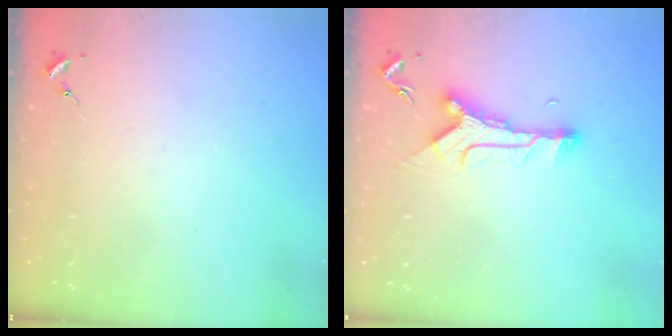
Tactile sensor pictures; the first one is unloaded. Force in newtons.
{"total": 9.9, "press": 9.9, "slide": 0.3}